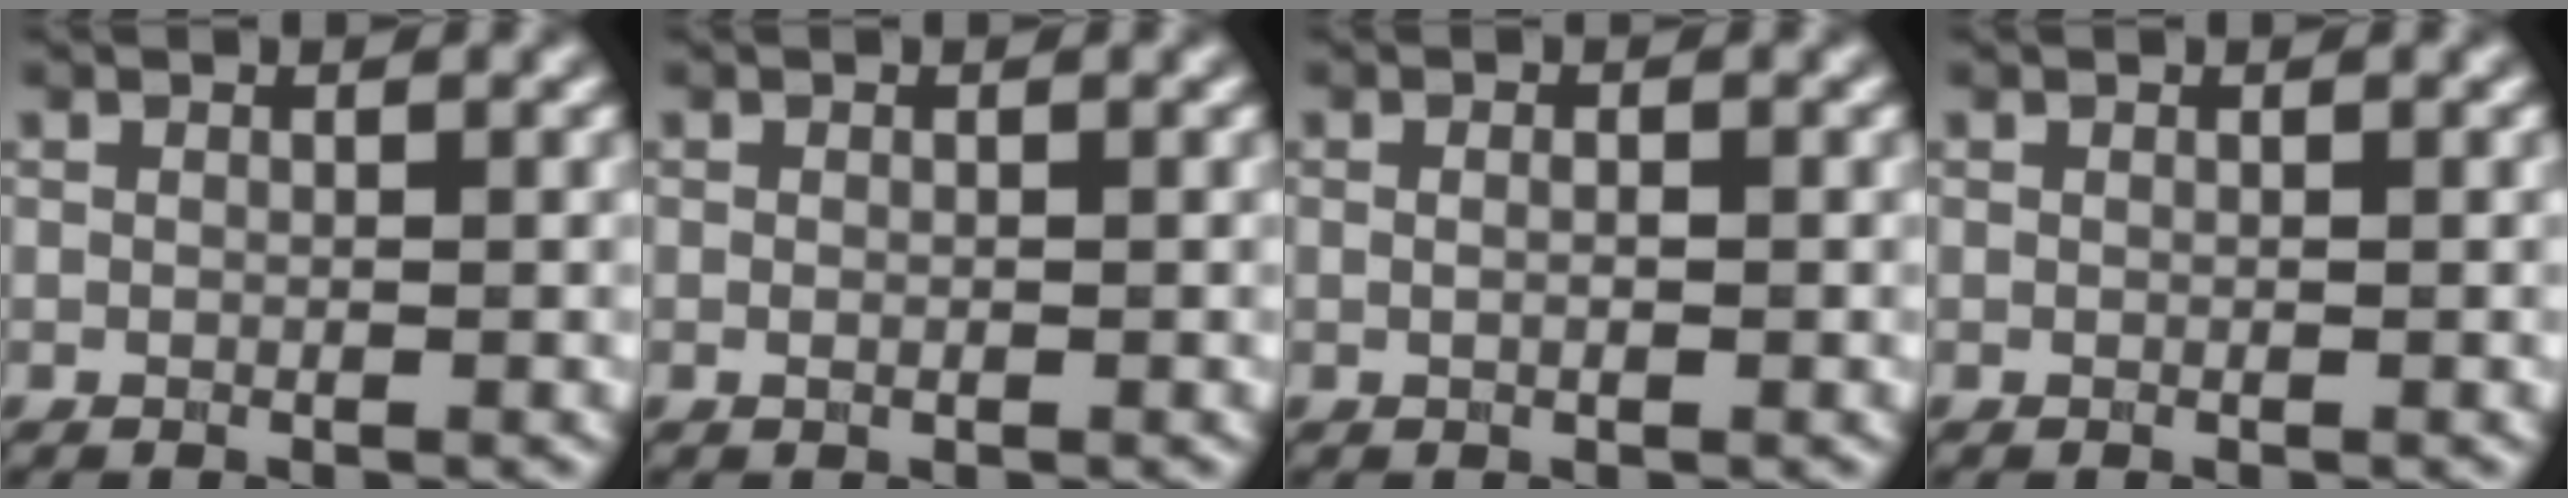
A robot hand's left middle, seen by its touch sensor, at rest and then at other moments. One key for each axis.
{"total": 0.5, "fx": -0.1, "fy": 0.3, "fz": 0.4, "tx": -0.010, "ty": -0.002, "tz": -0.001}
{"total": 1.5, "fx": 0.3, "fy": 0.8, "fz": 1.2, "tx": -0.009, "ty": 0.000, "tz": -0.008}
{"total": 0.0}